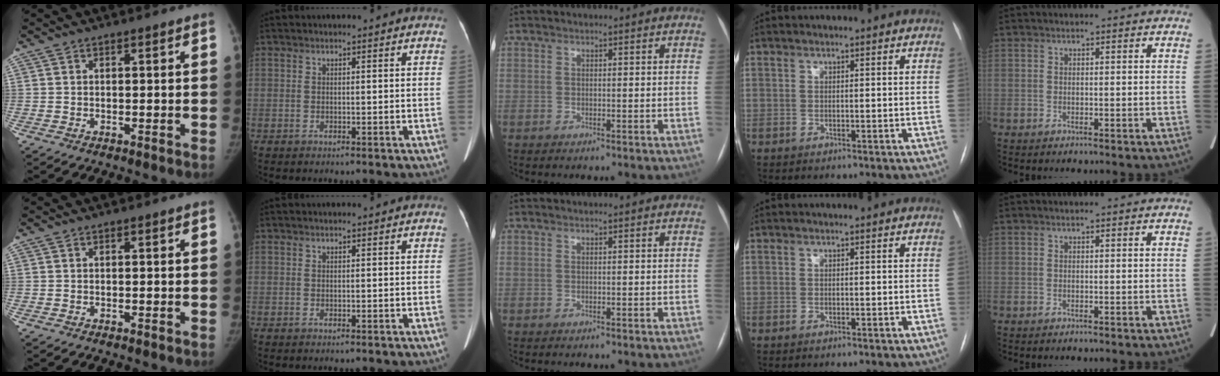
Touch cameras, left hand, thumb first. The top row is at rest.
{}